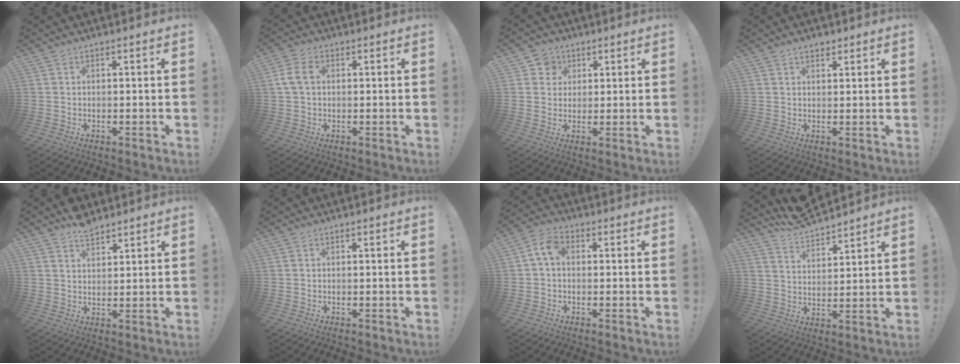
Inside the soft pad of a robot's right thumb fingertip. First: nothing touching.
{"total": 6.3, "force": [0.9, 4.3, 4.6], "torque": [-0.092, 0.009, 0.018]}
{"total": 5.3, "force": [1.8, 4.9, 1.0], "torque": [-0.018, -0.006, 0.036]}
{"total": 2.2, "force": [1.6, 1.2, 1.0], "torque": [-0.014, -0.005, 0.028]}
{"total": 5.3, "force": [4.1, 2.8, 1.7], "torque": [-0.021, -0.022, 0.076]}
{"total": 0.0}
{"total": 6.5, "force": [0.5, 4.3, 4.9], "torque": [-0.098, 0.013, 0.014]}
{"total": 8.2, "force": [7.9, 1.6, 1.3], "torque": [-0.049, -0.059, 0.150]}